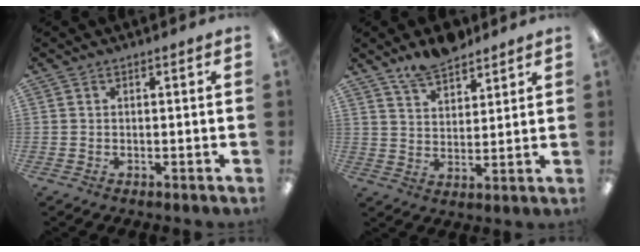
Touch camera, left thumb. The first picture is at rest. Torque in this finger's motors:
{"motor_torque": [0.10, 0.08, -0.13, -0.24, 0.05]}